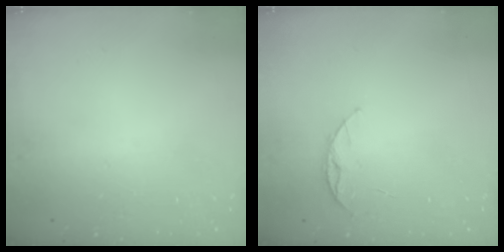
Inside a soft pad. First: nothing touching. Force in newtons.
{"total": 6.0, "press": 5.9, "slide": 0.6}